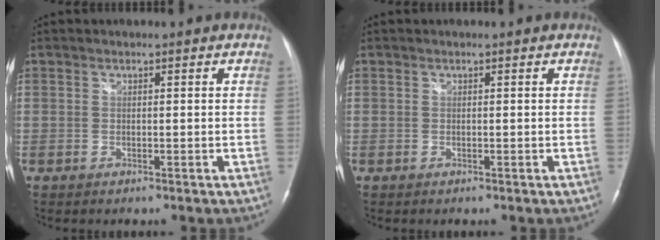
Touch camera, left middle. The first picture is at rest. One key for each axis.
{"total": 0.0}